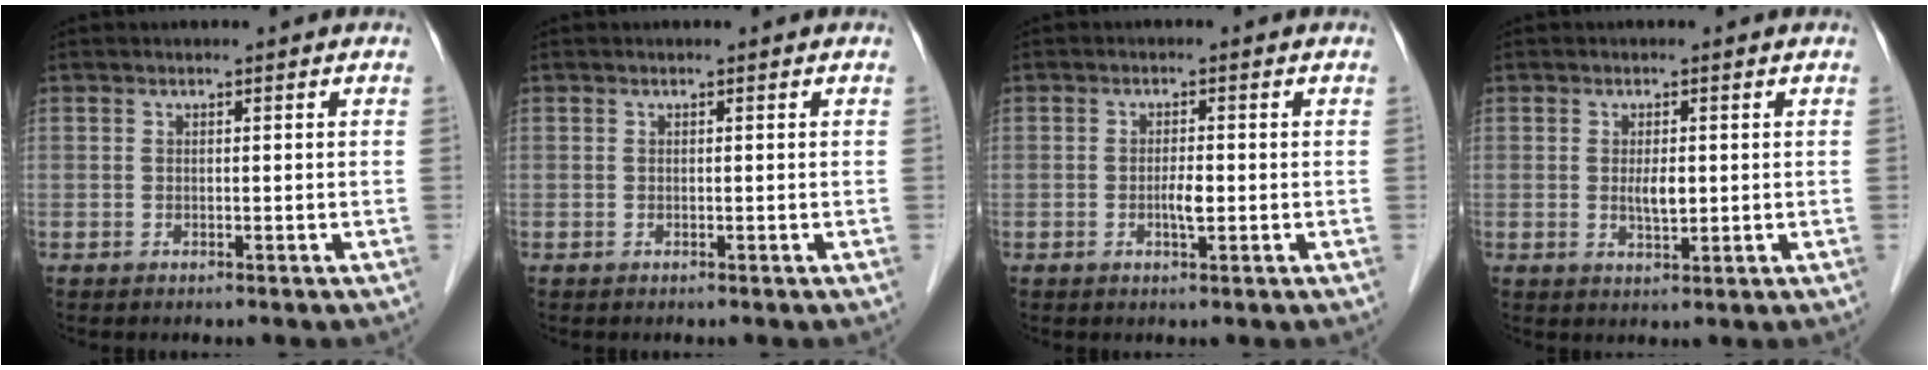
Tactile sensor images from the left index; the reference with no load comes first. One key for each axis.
{"total": 0.0}
{"total": 2.1, "fx": -0.7, "fy": 0.4, "fz": 2.0, "tx": -0.037, "ty": -0.003, "tz": -0.011}
{"total": 2.6, "fx": 0.0, "fy": 0.9, "fz": 2.4, "tx": -0.045, "ty": -0.007, "tz": 0.001}